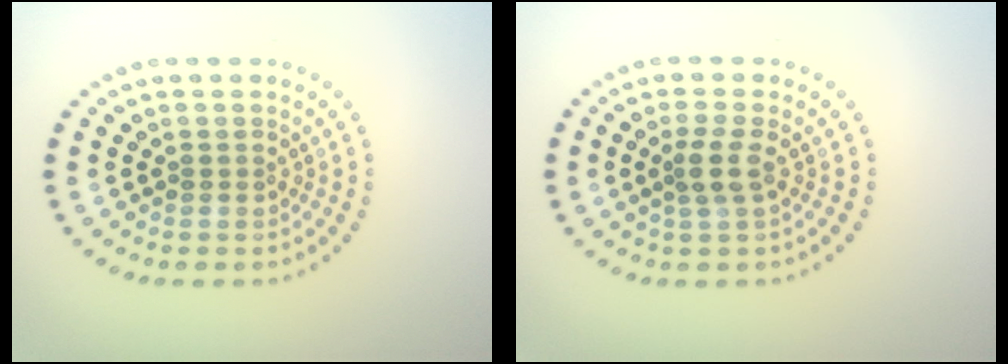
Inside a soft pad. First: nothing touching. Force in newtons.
{"total": 1.9, "press": 1.5, "slide": 1.2}